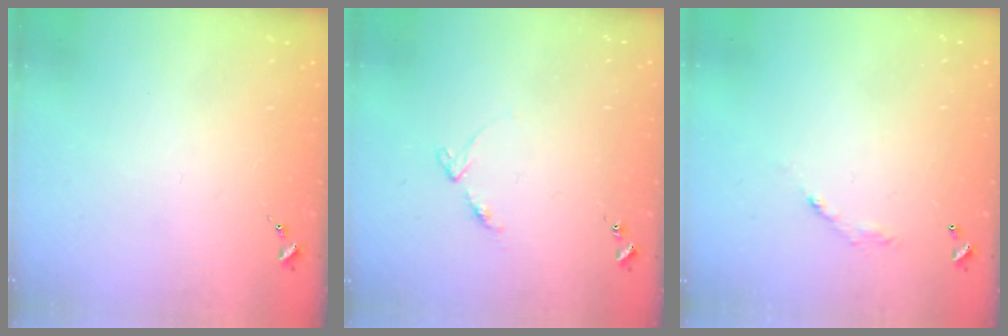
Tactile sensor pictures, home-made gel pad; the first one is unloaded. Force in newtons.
{"total": 5.9, "press": 5.9, "slide": 0.7}
{"total": 5.7, "press": 5.7, "slide": 0.4}